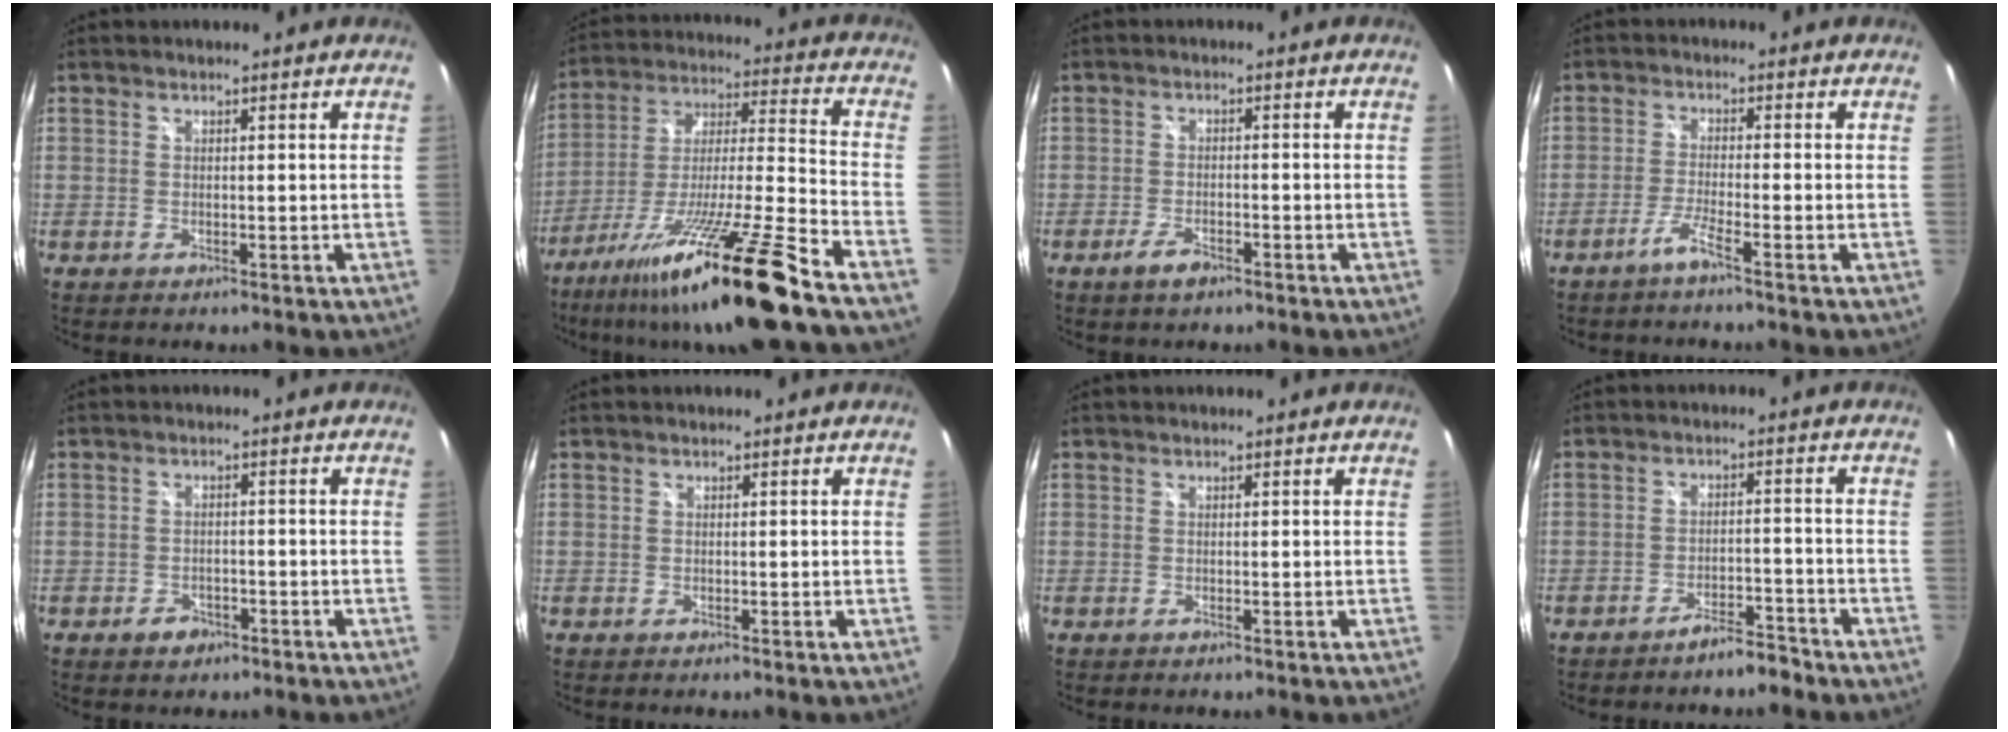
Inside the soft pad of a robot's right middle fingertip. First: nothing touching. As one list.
[{"total": 22.0, "force": [-15.7, -1.4, 15.3], "torque": [-0.269, -0.039, -0.269]}, {"total": 3.2, "force": [-2.2, 1.0, 2.1], "torque": [-0.053, -0.004, -0.043]}, {"total": 3.1, "force": [-2.4, -0.7, 1.9], "torque": [-0.053, -0.002, -0.049]}, {"total": 2.8, "force": [-1.7, 2.0, 1.1], "torque": [-0.024, 0.001, -0.024]}, {"total": 0.0}, {"total": 0.0}, {"total": 4.1, "force": [-3.7, 0.7, 1.5], "torque": [-0.037, 0.004, -0.055]}]